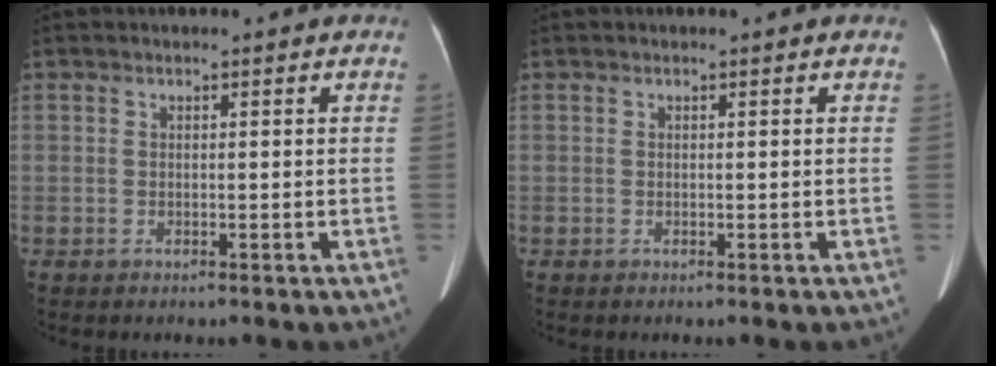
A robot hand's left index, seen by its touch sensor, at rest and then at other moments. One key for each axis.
{"total": 0.0}